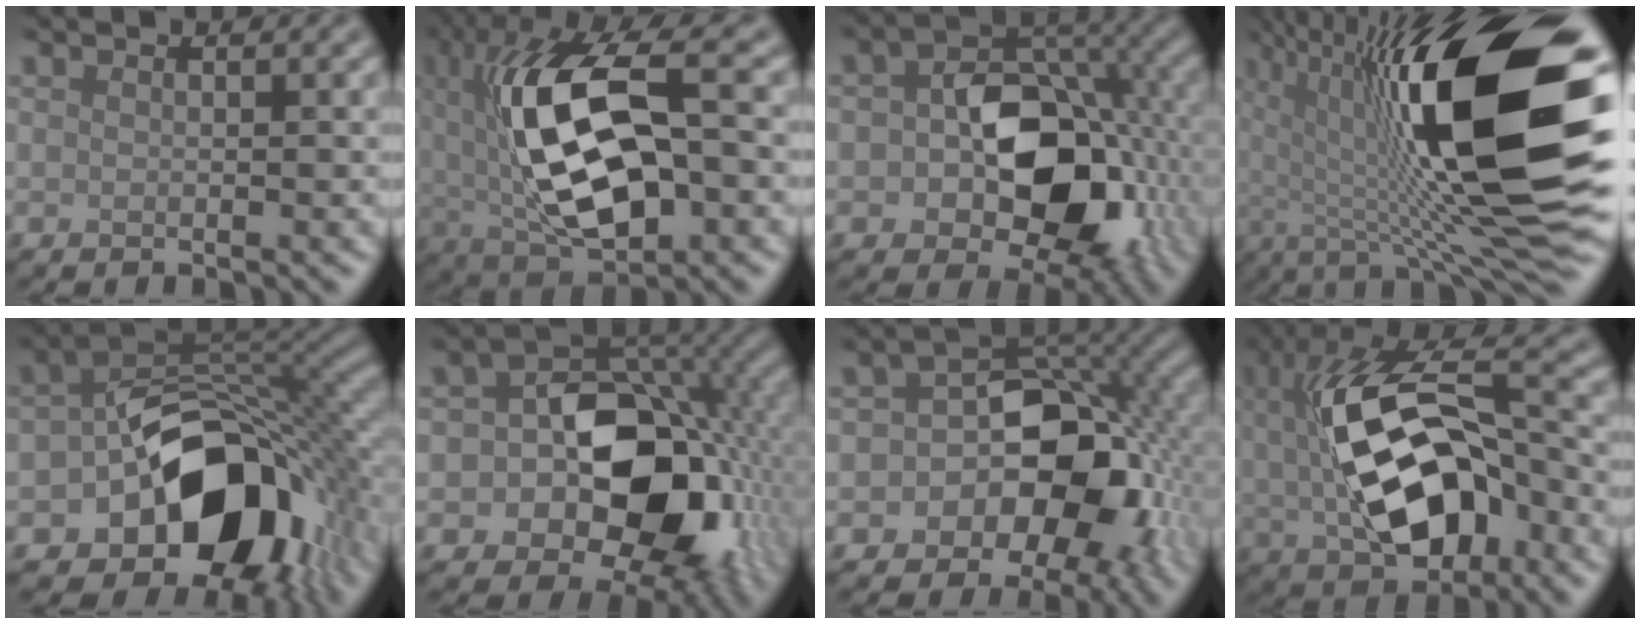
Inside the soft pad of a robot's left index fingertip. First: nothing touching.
{"total": 13.1, "force": [1.3, 5.8, 11.6], "torque": [-0.219, 0.007, 0.022]}
{"total": 10.7, "force": [-1.7, 7.2, 7.8], "torque": [-0.108, 0.002, -0.031]}
{"total": 17.7, "force": [1.7, 4.5, 17.0], "torque": [-0.263, 0.007, 0.023]}
{"total": 13.4, "force": [-4.4, 8.7, 9.1], "torque": [-0.135, -0.007, -0.076]}
{"total": 13.4, "force": [-2.1, 9.4, 9.3], "torque": [-0.129, -0.003, -0.036]}
{"total": 10.6, "force": [-2.8, 7.5, 6.9], "torque": [-0.083, -0.003, -0.048]}
{"total": 12.7, "force": [0.1, 6.6, 10.9], "torque": [-0.195, 0.002, 0.006]}